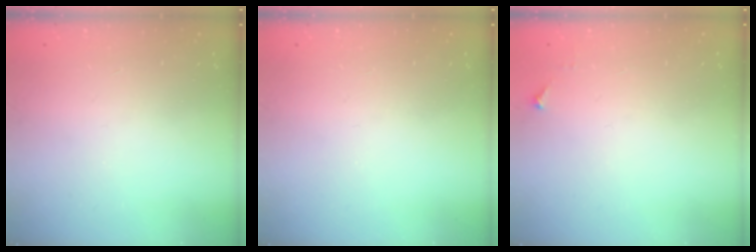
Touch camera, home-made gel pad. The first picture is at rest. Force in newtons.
{"total": 0.0}
{"total": 3.4, "press": 3.4, "slide": 0.4}